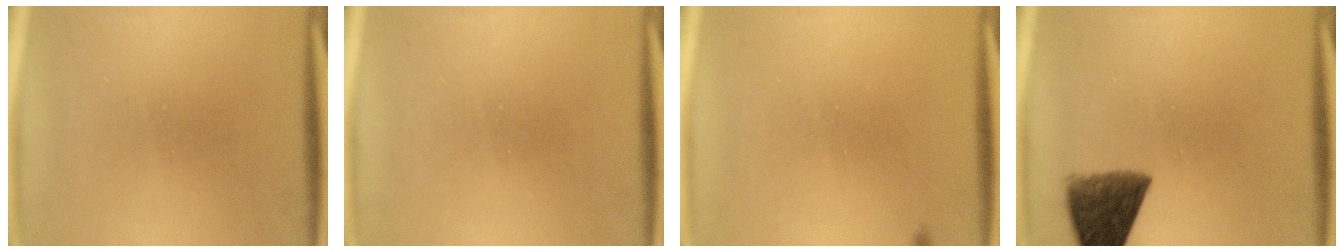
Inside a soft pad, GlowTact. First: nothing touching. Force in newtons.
{"total": 0.0}
{"total": 0.6}
{"total": 9.1}